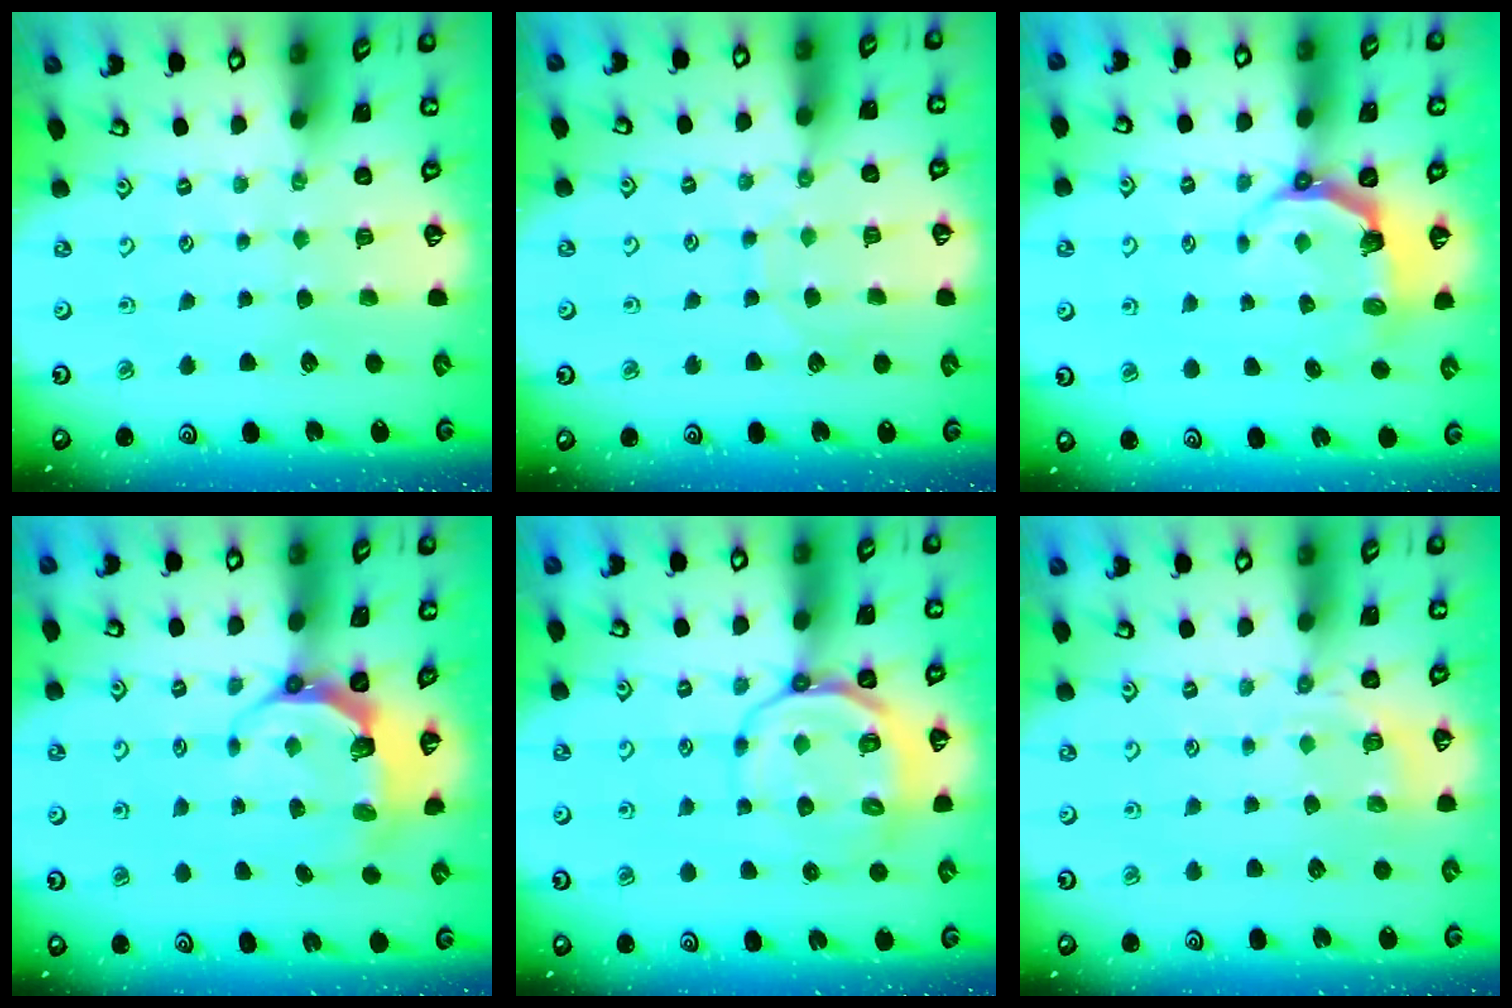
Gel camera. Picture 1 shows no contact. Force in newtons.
{"total": 6.8, "press": 6.8, "slide": 0.1}
{"total": 5.0, "press": 3.4, "slide": 3.6}
{"total": 7.2, "press": 6.0, "slide": 4.1}
{"total": 9.8, "press": 9.5, "slide": 2.4}
{"total": 5.7, "press": 5.3, "slide": 1.9}